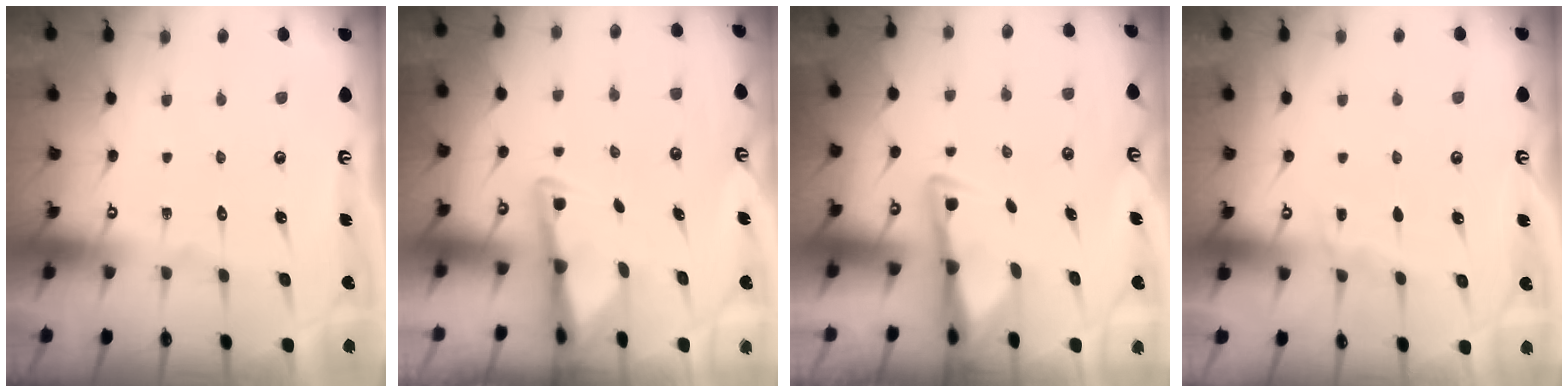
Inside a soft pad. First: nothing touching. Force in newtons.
{"total": 3.0, "press": 2.9, "slide": 0.6}
{"total": 2.9, "press": 2.9, "slide": 0.5}
{"total": 5.1, "press": 5.1, "slide": 0.5}